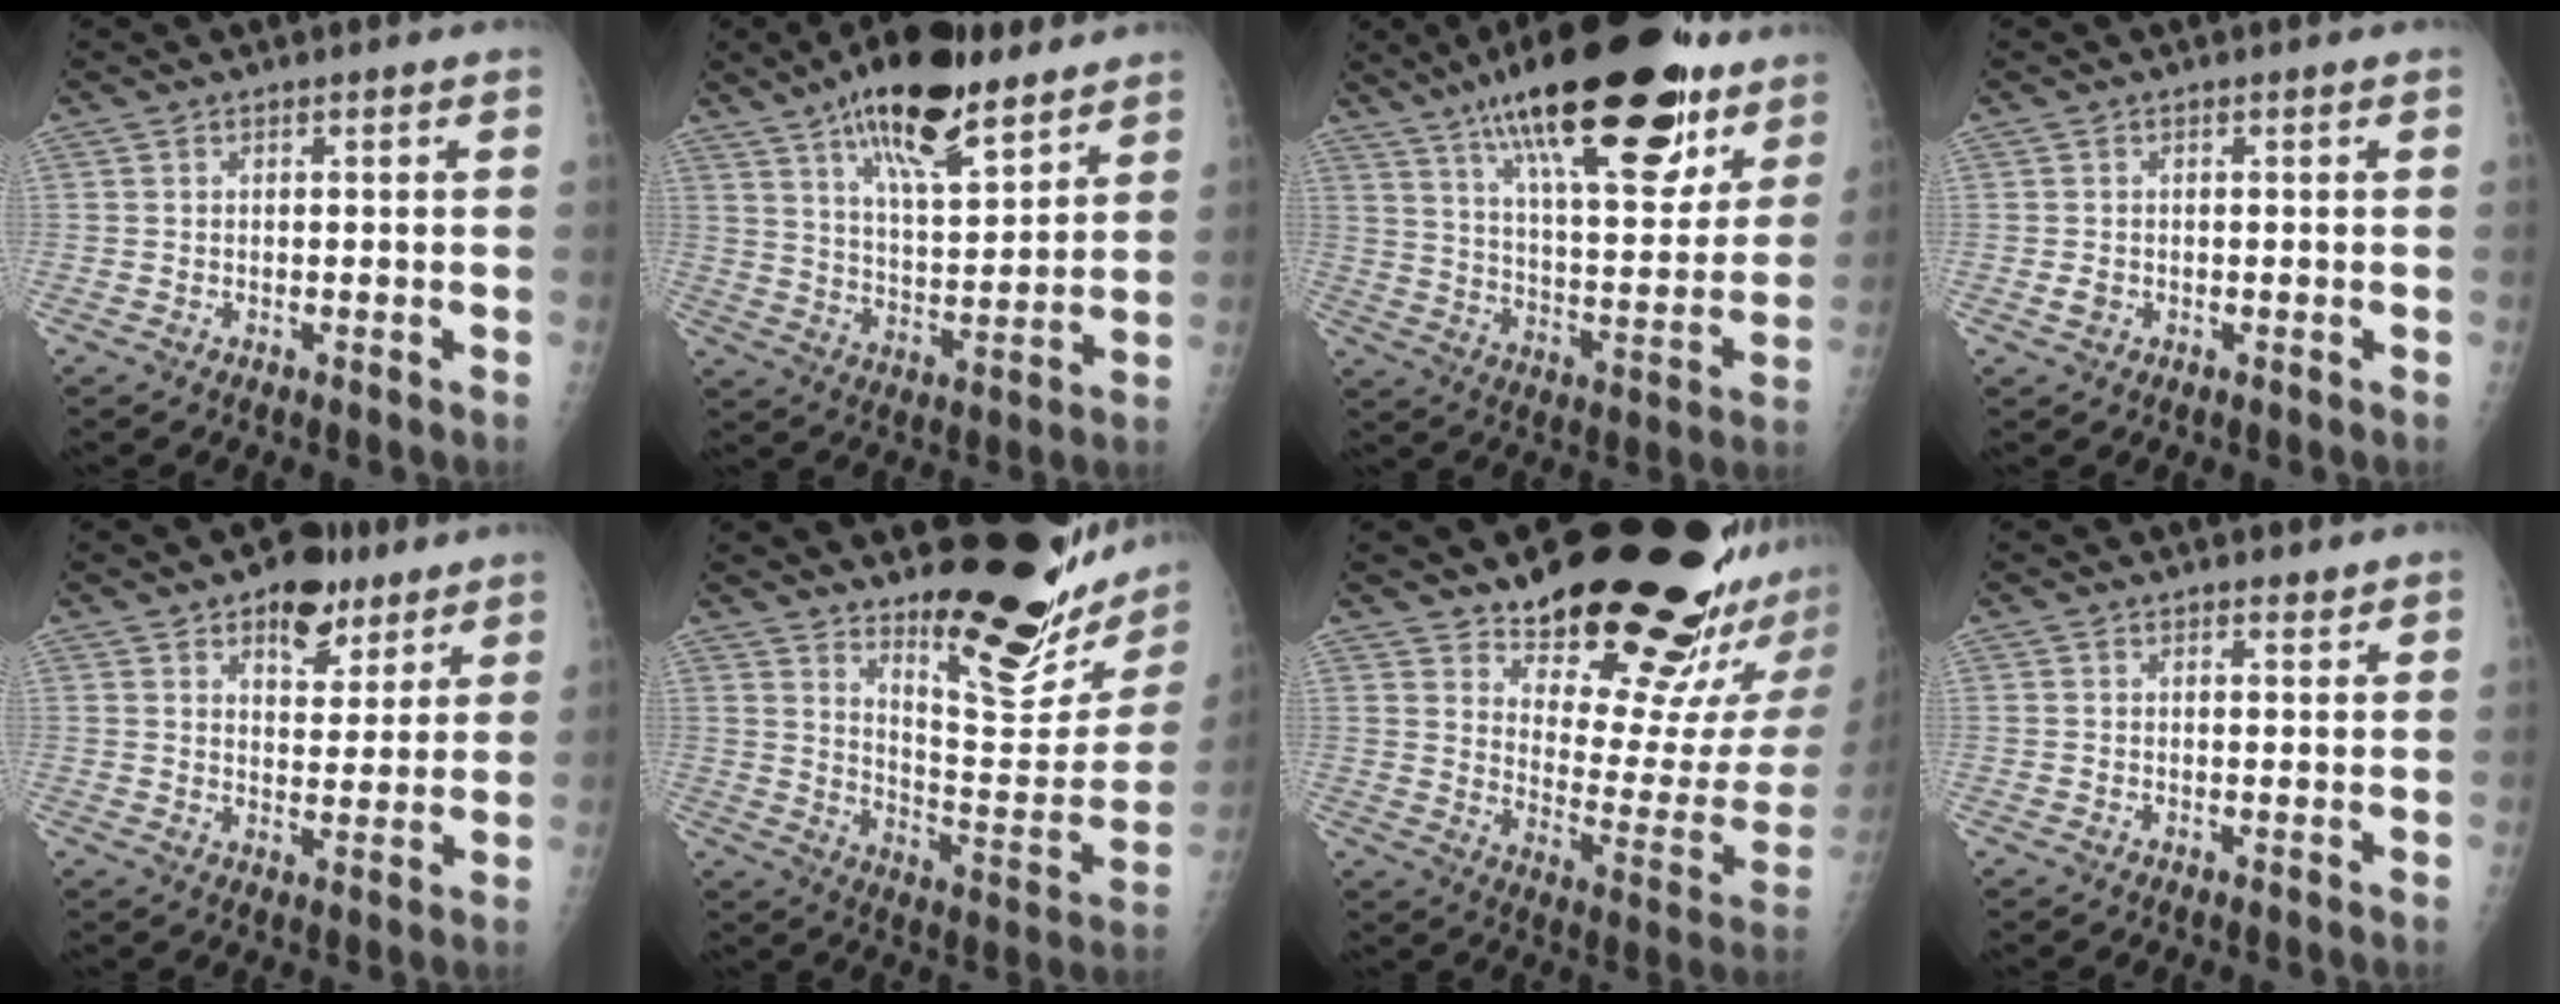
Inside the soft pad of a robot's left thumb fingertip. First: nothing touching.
{"total": 17.6, "force": [11.6, 5.9, 11.8], "torque": [-0.171, -0.057, 0.197]}
{"total": 30.6, "force": [18.9, 10.3, 21.7], "torque": [-0.304, -0.047, 0.294]}
{"total": 1.3, "force": [-0.2, 1.1, 0.7], "torque": [-0.008, 0.001, -0.002]}
{"total": 9.6, "force": [6.0, 5.5, 5.0], "torque": [-0.035, -0.028, 0.089]}
{"total": 23.9, "force": [16.9, 6.2, 15.7], "torque": [-0.189, -0.134, 0.250]}
{"total": 24.5, "force": [18.6, 6.9, 14.4], "torque": [-0.164, -0.146, 0.259]}
{"total": 1.5, "force": [1.3, 0.6, 0.5], "torque": [0.000, -0.010, 0.019]}